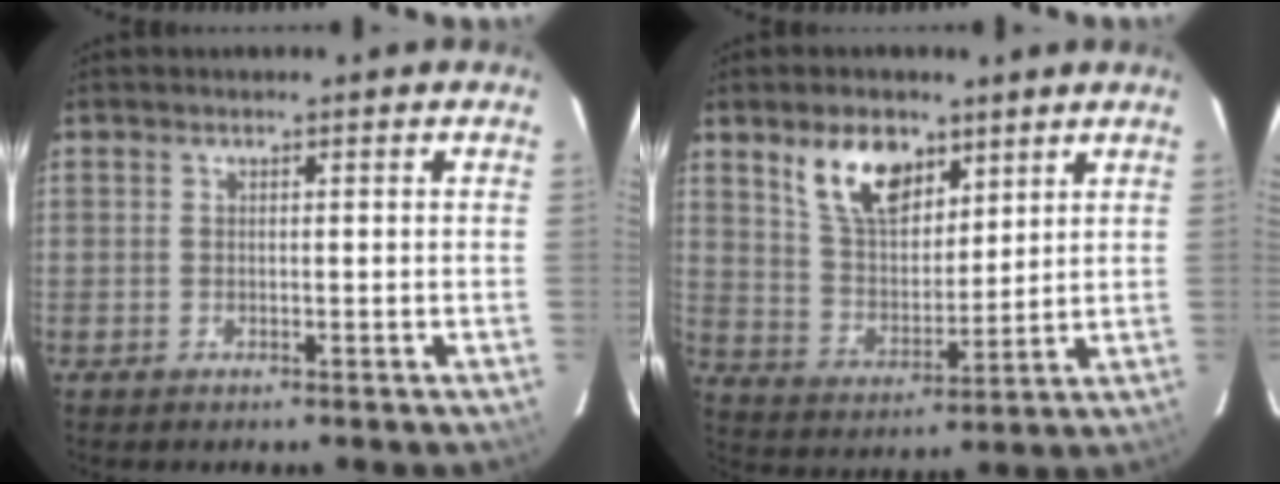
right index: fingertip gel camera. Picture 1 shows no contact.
{"total": 11.4, "force": [6.8, 6.2, 6.8], "torque": [-0.120, 0.011, 0.134]}